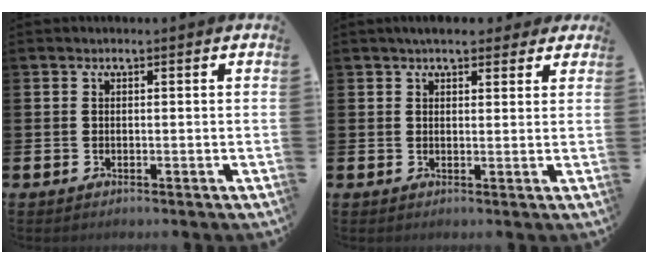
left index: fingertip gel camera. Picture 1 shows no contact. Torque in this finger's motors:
{"motor_torque": [0.11, -0.28, -0.46, 0.11]}